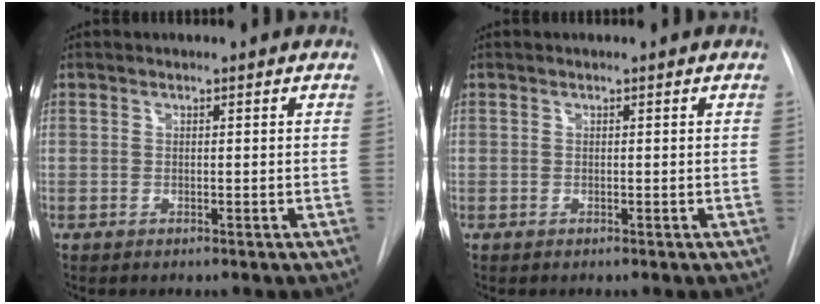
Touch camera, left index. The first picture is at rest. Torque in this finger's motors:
{"motor_torque": [0.00, 0.00, 0.00, 0.00]}